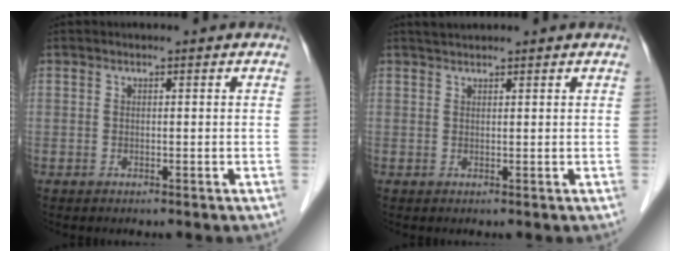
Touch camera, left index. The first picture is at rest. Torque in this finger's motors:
{"motor_torque": [0.11, 0.01, -0.06, -0.01]}